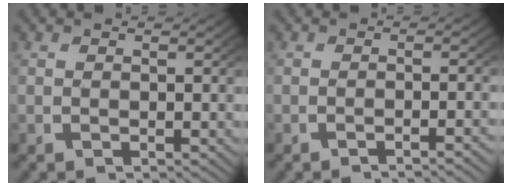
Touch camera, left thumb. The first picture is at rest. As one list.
[{"total": 1.6, "force": [-1.3, -0.2, 1.0], "torque": [-0.017, 0.007, -0.022]}]